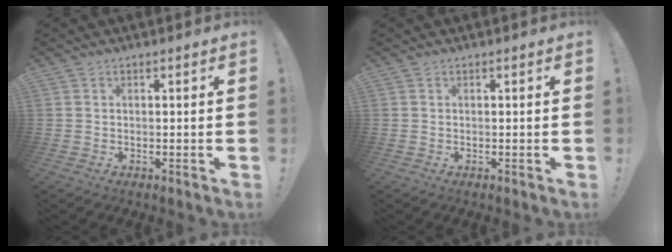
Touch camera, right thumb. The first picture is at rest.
{"total": 0.0}